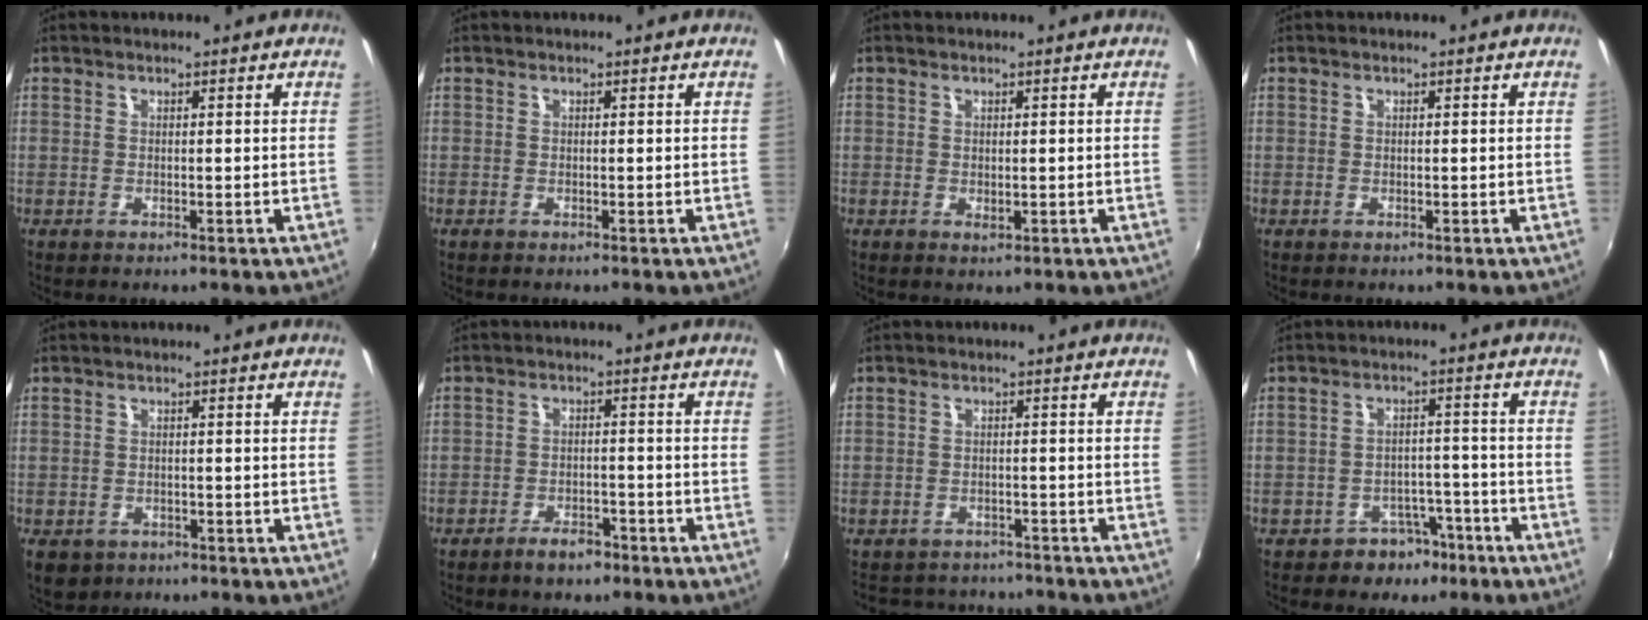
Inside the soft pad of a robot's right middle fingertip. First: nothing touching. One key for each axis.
{"total": 0.0}
{"total": 0.7, "fx": 0.6, "fy": 0.1, "fz": 0.4, "tx": -0.003, "ty": -0.001, "tz": 0.009}
{"total": 0.0}
{"total": 4.7, "fx": -2.1, "fy": 3.5, "fz": 2.2, "tx": -0.050, "ty": -0.014, "tz": -0.028}
{"total": 3.7, "fx": -2.8, "fy": 1.6, "fz": 1.9, "tx": -0.043, "ty": 0.006, "tz": -0.042}
{"total": 7.1, "fx": -6.1, "fy": 3.5, "fz": 1.2, "tx": -0.032, "ty": 0.025, "tz": -0.086}
{"total": 5.3, "fx": -3.7, "fy": 3.7, "fz": 1.2, "tx": -0.022, "ty": 0.026, "tz": -0.044}